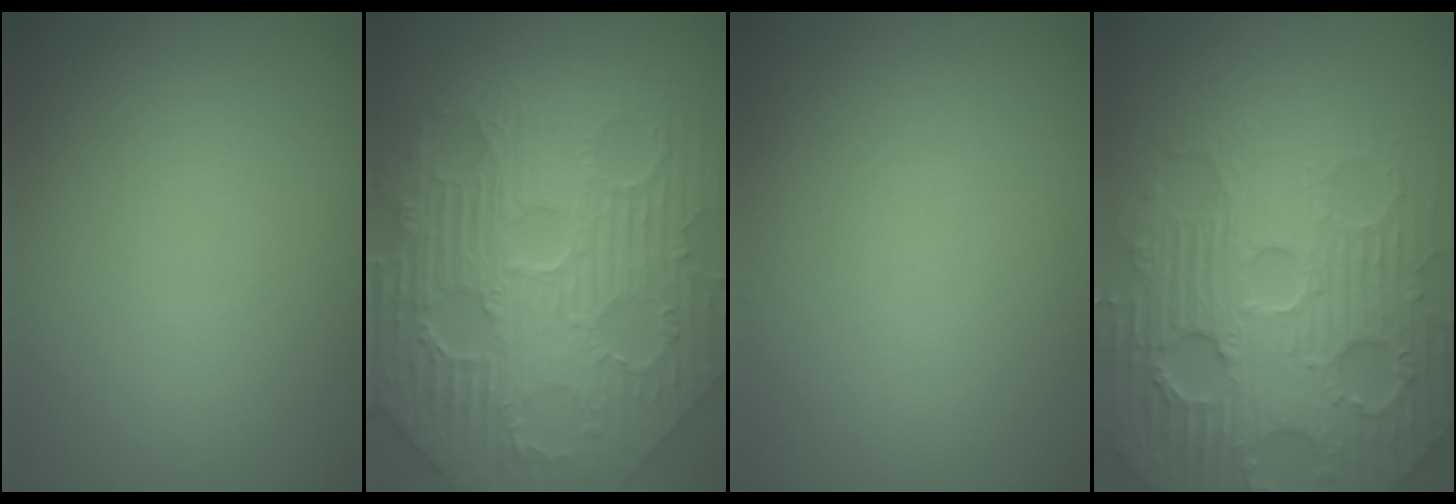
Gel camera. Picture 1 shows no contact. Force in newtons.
{"total": 12.3, "press": 8.2, "slide": 9.2}
{"total": 0.0}
{"total": 8.0, "press": 7.8, "slide": 1.7}